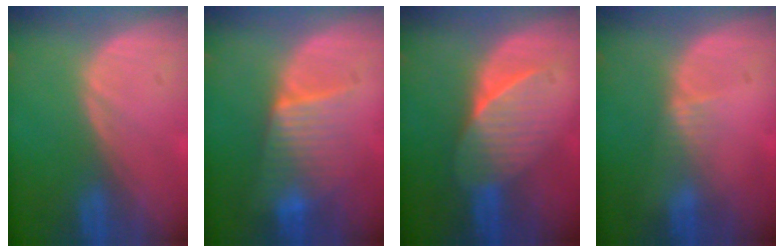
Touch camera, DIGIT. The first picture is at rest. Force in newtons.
{"total": 6.3, "press": 6.3, "slide": 0.9}
{"total": 6.9, "press": 6.3, "slide": 2.9}
{"total": 1.4, "press": 1.1, "slide": 0.8}